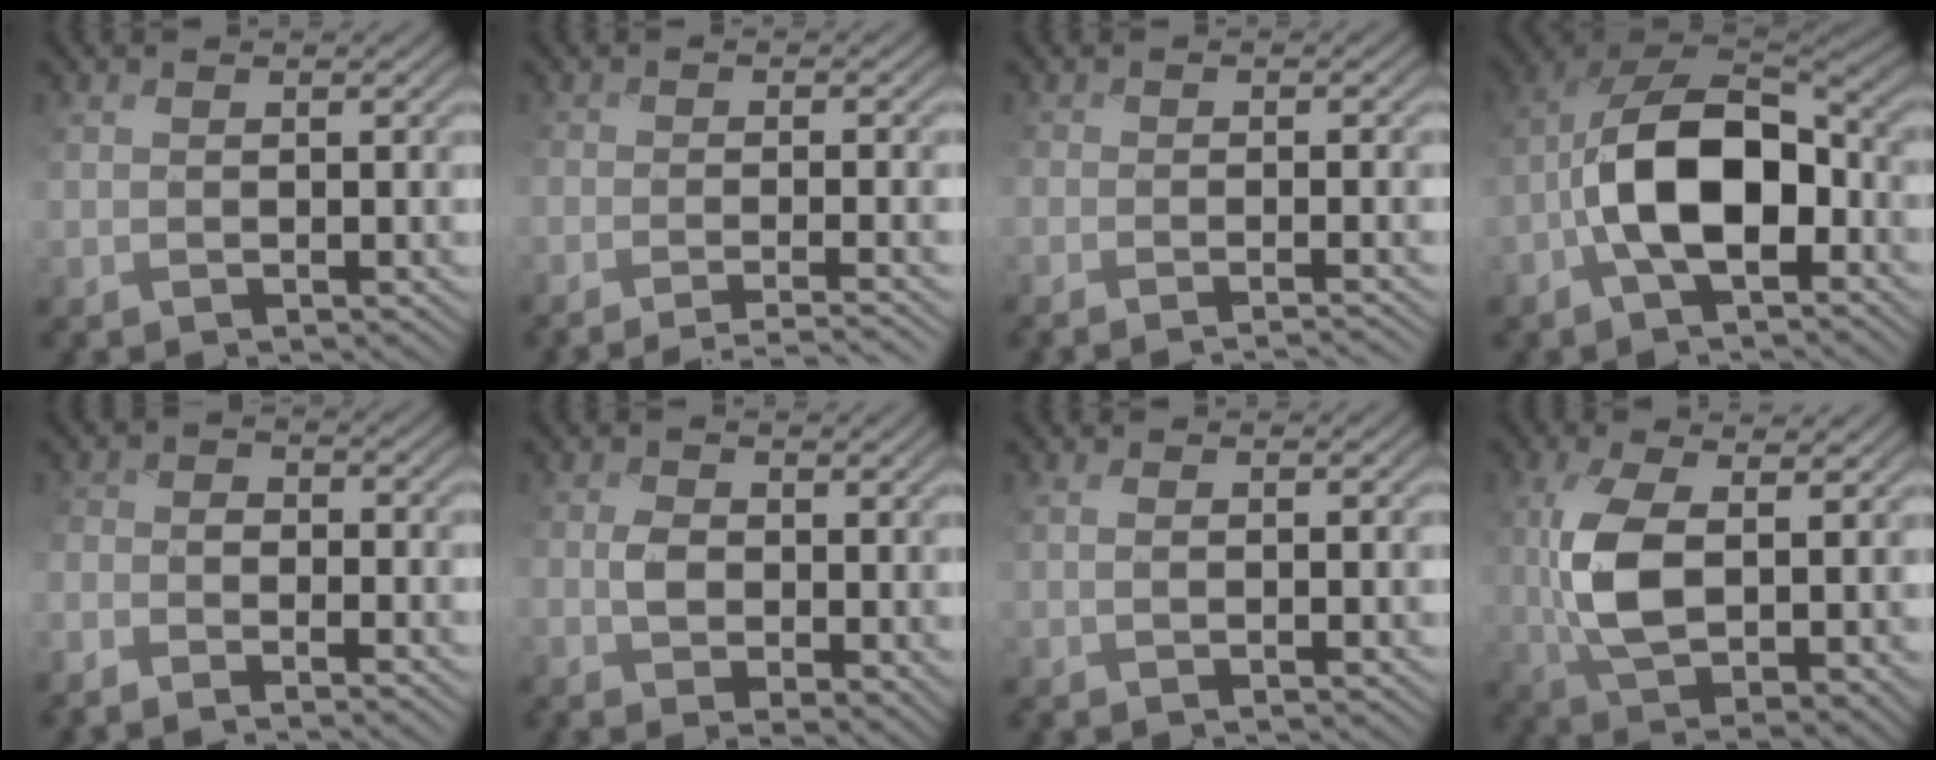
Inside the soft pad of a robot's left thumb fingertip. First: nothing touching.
{"total": 5.0, "force": [-3.8, 0.8, 3.0], "torque": [-0.044, 0.001, -0.059]}
{"total": 3.8, "force": [-3.0, 0.9, 2.2], "torque": [-0.026, -0.004, -0.034]}
{"total": 11.1, "force": [-2.3, 5.6, 9.3], "torque": [-0.171, 0.014, -0.052]}
{"total": 4.2, "force": [-3.6, 1.4, 1.8], "torque": [-0.047, -0.009, -0.068]}
{"total": 5.1, "force": [0.3, 3.1, 4.1], "torque": [-0.083, -0.003, 0.003]}
{"total": 1.0, "force": [0.7, -0.1, 0.7], "torque": [-0.017, 0.006, 0.009]}
{"total": 10.8, "force": [2.0, 4.7, 9.6], "torque": [-0.205, -0.004, 0.043]}